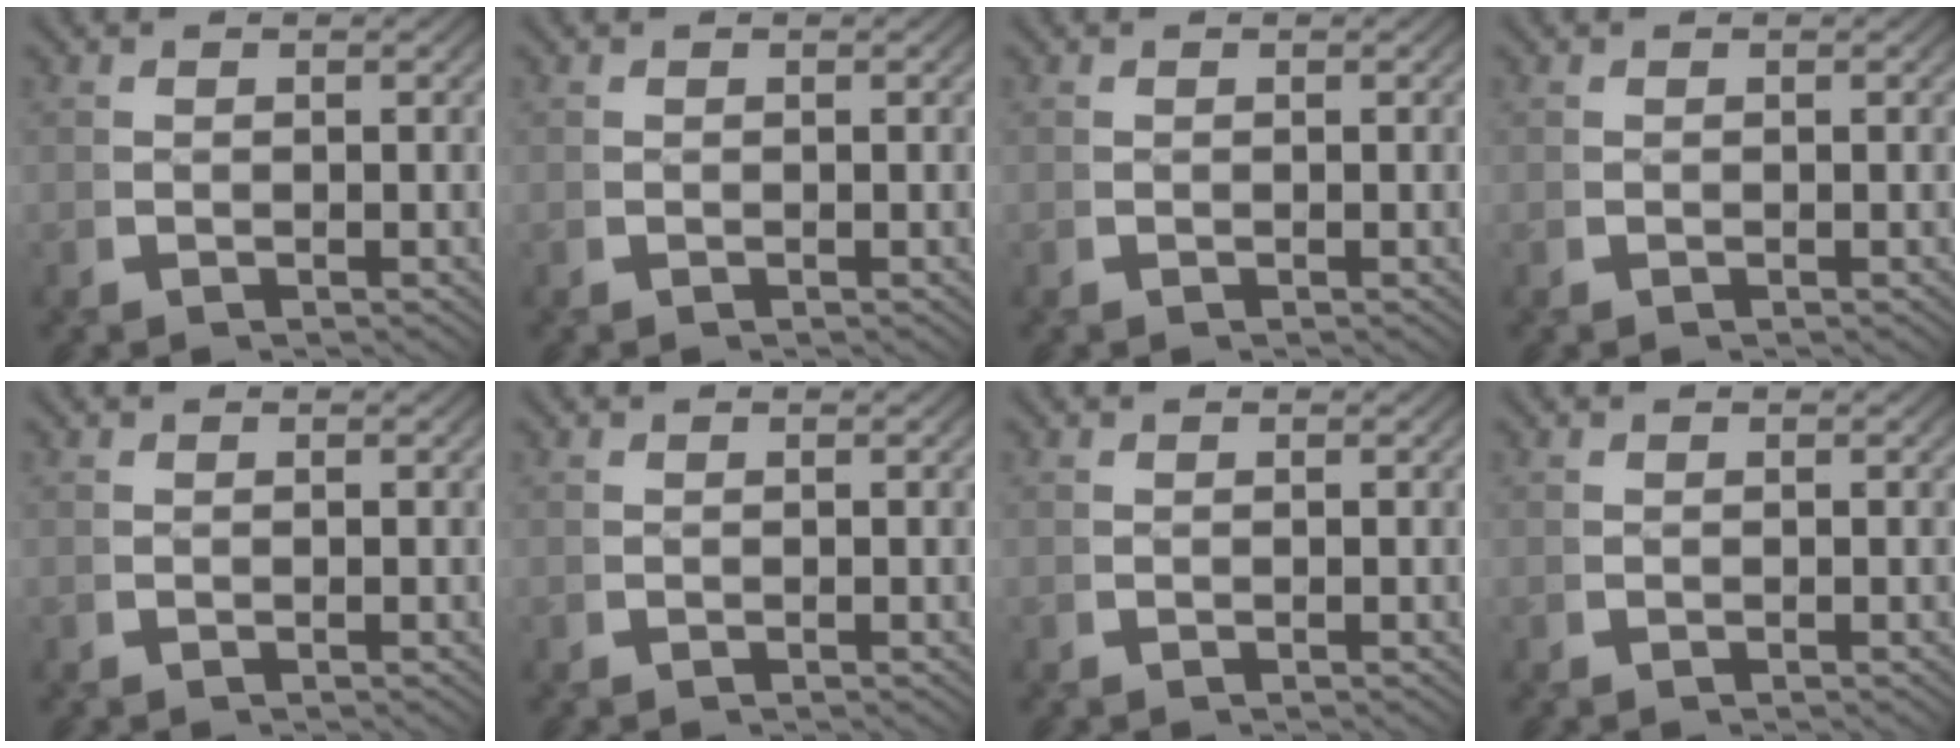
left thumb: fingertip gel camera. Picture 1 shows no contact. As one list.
[{"total": 0.0}, {"total": 0.0}, {"total": 0.0}, {"total": 0.0}, {"total": 0.0}, {"total": 0.0}, {"total": 0.0}]